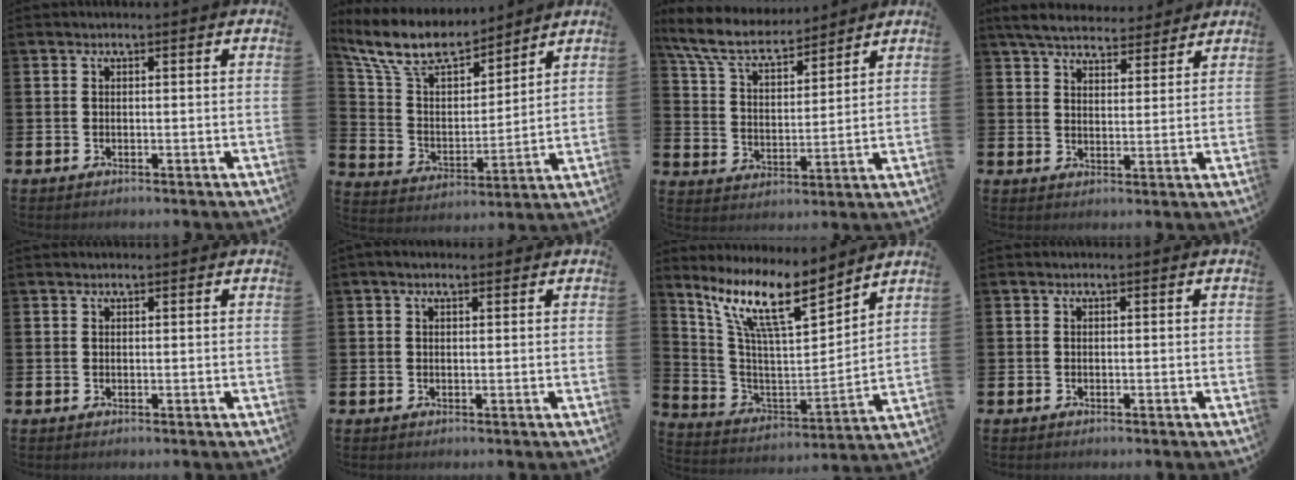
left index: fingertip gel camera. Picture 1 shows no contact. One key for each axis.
{"total": 10.7, "fx": 9.5, "fy": 3.3, "fz": 3.7, "tx": -0.125, "ty": -0.053, "tz": 0.171}
{"total": 8.2, "fx": 7.4, "fy": 2.1, "fz": 2.9, "tx": -0.092, "ty": -0.040, "tz": 0.133}
{"total": 5.8, "fx": 5.5, "fy": 1.4, "fz": 1.2, "tx": -0.043, "ty": -0.024, "tz": 0.099}
{"total": 0.7, "fx": 0.7, "fy": 0.1, "fz": 0.0, "tx": 0.007, "ty": -0.002, "tz": 0.011}
{"total": 1.3, "fx": 0.9, "fy": 0.4, "fz": 0.7, "tx": -0.015, "ty": 0.004, "tz": 0.016}
{"total": 12.3, "fx": 9.5, "fy": 3.0, "fz": 7.2, "tx": -0.172, "ty": -0.054, "tz": 0.164}
{"total": 0.0}